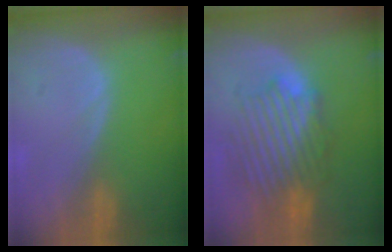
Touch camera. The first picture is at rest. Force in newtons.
{"total": 8.9, "press": 8.7, "slide": 1.5}